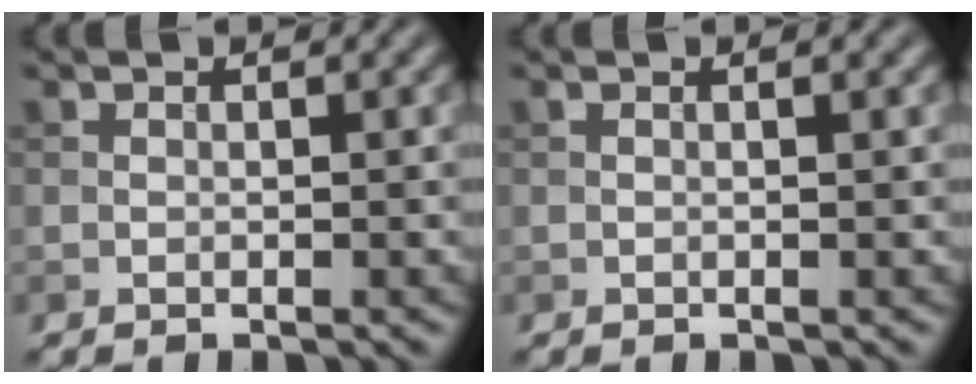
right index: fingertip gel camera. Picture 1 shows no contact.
{"total": 0.9, "force": [0.2, 0.2, 0.8], "torque": [-0.012, 0.002, -0.003]}